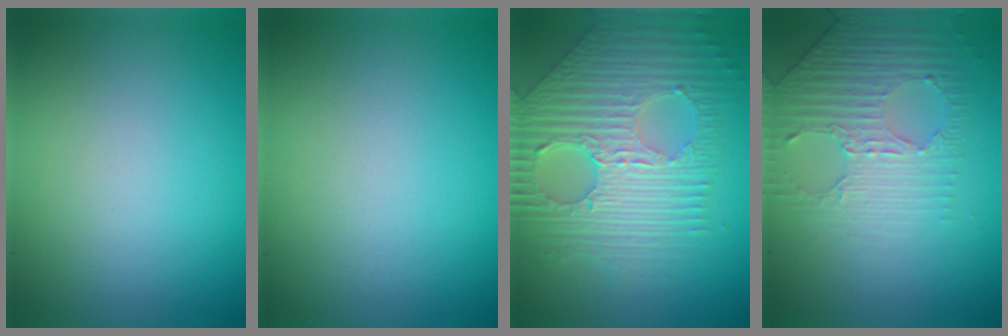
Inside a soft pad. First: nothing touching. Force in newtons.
{"total": 0.0}
{"total": 9.0, "press": 6.2, "slide": 6.5}
{"total": 4.5, "press": 3.1, "slide": 3.2}